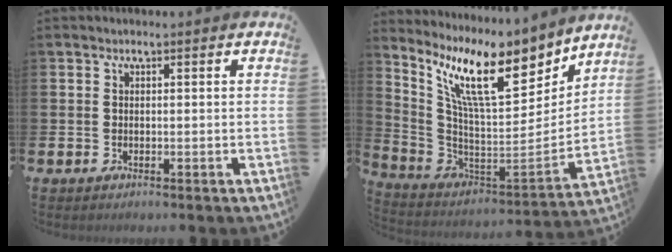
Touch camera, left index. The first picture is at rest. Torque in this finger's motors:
{"motor_torque": [0.83, -1.30, 1.06, 0.21]}